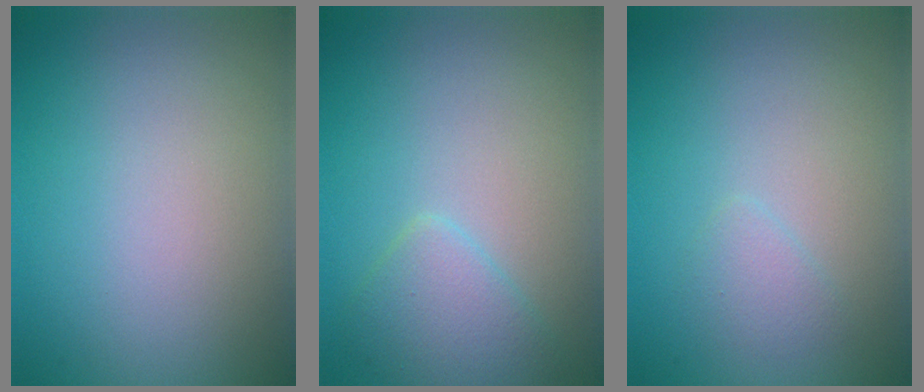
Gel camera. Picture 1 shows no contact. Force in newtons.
{"total": 2.6, "press": 2.6, "slide": 0.1}
{"total": 1.1, "press": 1.1, "slide": 0.1}